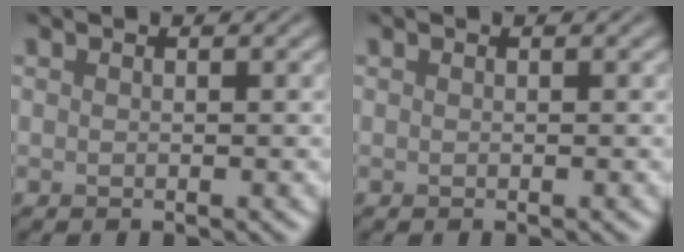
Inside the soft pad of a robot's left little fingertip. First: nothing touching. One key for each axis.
{"total": 0.0}